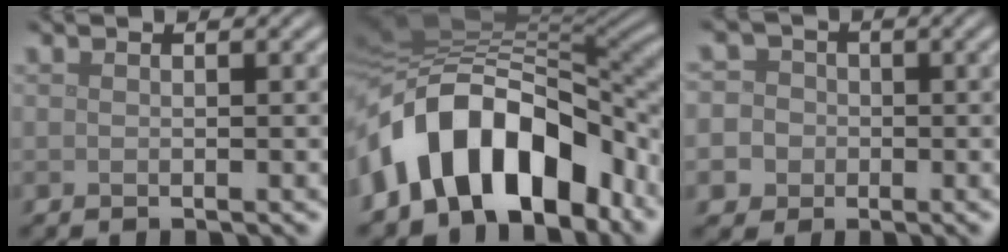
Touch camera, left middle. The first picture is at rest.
{"total": 13.1, "force": [-5.2, 8.0, 9.1], "torque": [-0.146, 0.014, -0.092]}
{"total": 6.9, "force": [-1.6, 6.5, 1.5], "torque": [-0.028, 0.012, -0.064]}